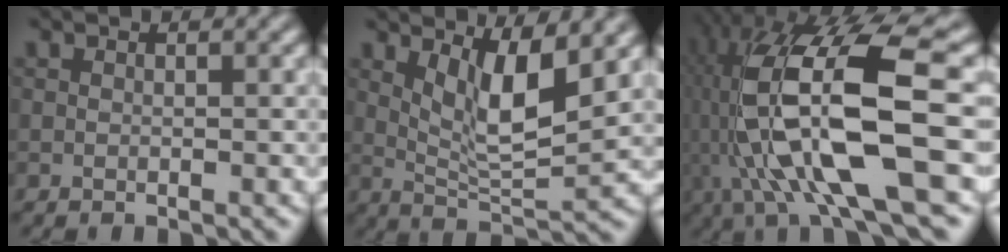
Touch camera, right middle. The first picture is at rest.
{"total": 5.0, "force": [2.2, 1.3, 4.3], "torque": [-0.084, -0.009, 0.053]}
{"total": 14.7, "force": [-0.3, 4.9, 13.9], "torque": [-0.291, -0.003, 0.006]}